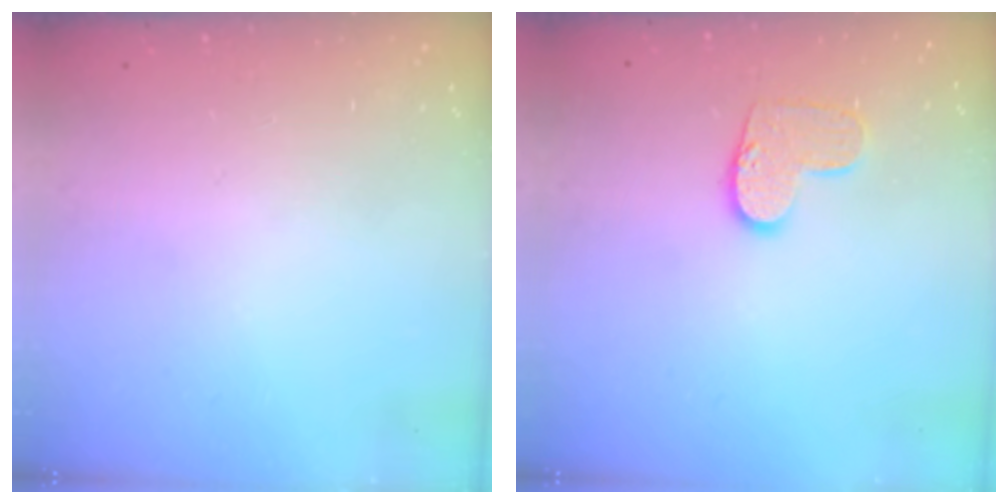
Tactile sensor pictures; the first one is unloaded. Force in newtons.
{"total": 9.0, "press": 9.0, "slide": 0.5}